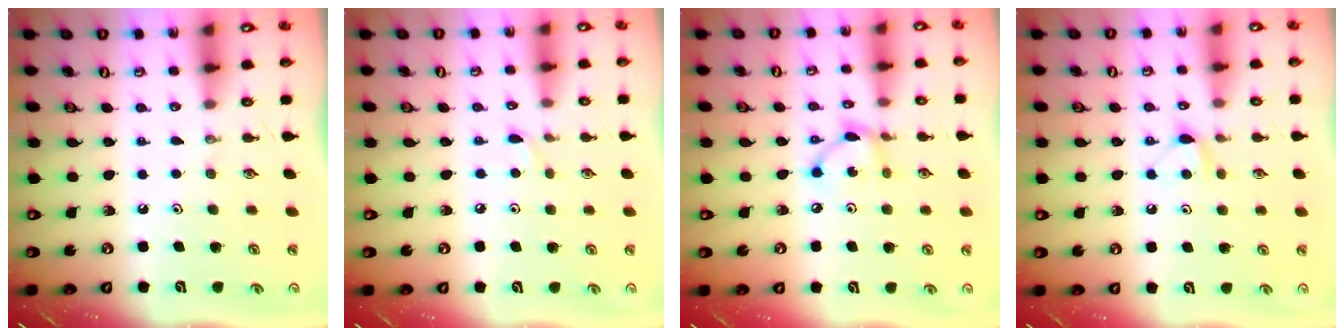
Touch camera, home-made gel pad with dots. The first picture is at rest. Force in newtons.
{"total": 3.9, "press": 3.8, "slide": 0.5}
{"total": 6.9, "press": 6.9, "slide": 0.2}
{"total": 6.2, "press": 6.2, "slide": 0.6}